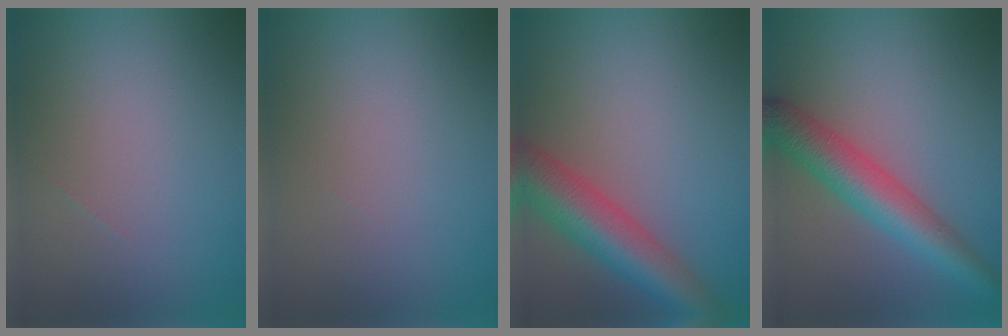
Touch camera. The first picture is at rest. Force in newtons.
{"total": 0.0}
{"total": 7.5, "press": 7.5, "slide": 0.4}
{"total": 5.8, "press": 5.8, "slide": 0.2}